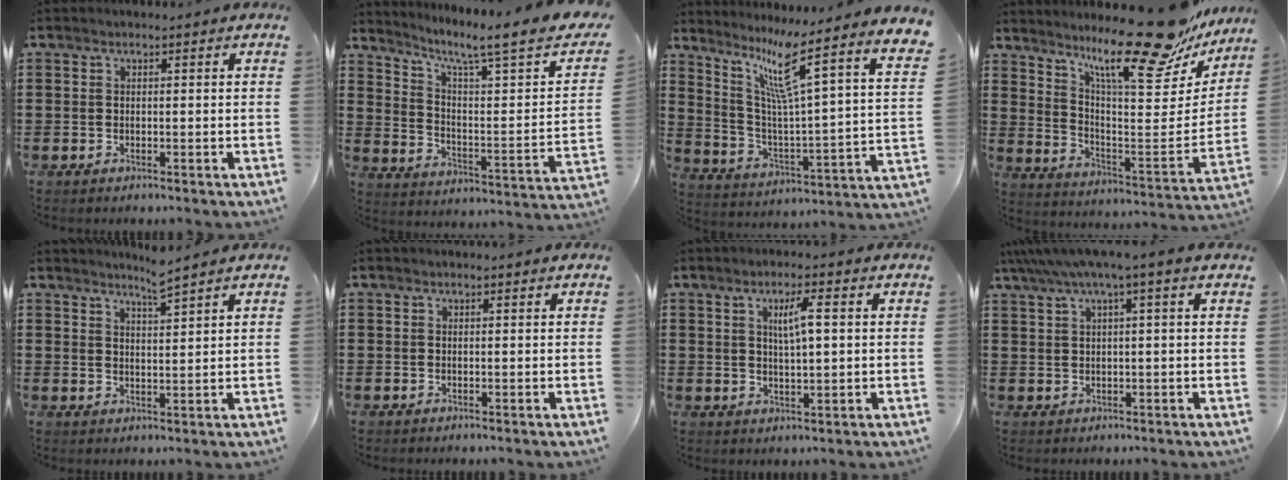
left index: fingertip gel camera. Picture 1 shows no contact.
{"total": 6.4, "force": [4.5, 0.1, 4.5], "torque": [-0.091, -0.040, 0.060]}
{"total": 9.6, "force": [6.7, -0.5, 6.9], "torque": [-0.148, -0.065, 0.093]}
{"total": 17.1, "force": [14.0, 2.8, 9.5], "torque": [-0.159, -0.094, 0.228]}
{"total": 3.5, "force": [3.2, -0.5, 1.4], "torque": [-0.034, -0.008, 0.056]}
{"total": 0.0}
{"total": 4.4, "force": [1.2, 0.8, 4.2], "torque": [-0.082, 0.006, 0.017]}
{"total": 3.7, "force": [1.8, -0.3, 3.2], "torque": [-0.067, -0.001, 0.030]}